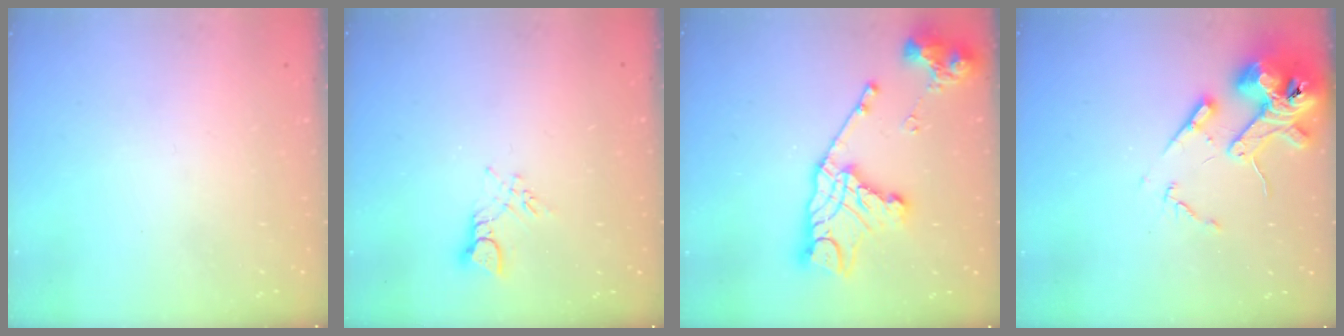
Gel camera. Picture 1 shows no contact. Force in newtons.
{"total": 2.6, "press": 2.6, "slide": 0.4}
{"total": 19.6, "press": 19.5, "slide": 2.0}
{"total": 13.7, "press": 13.5, "slide": 2.0}